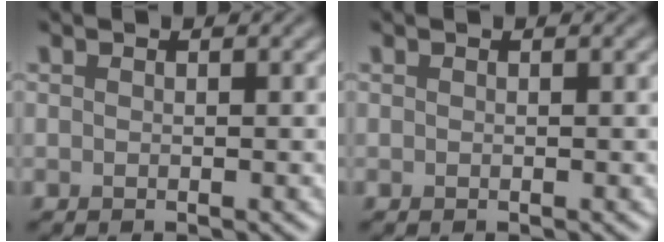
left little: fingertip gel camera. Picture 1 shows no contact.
{"total": 0.0}